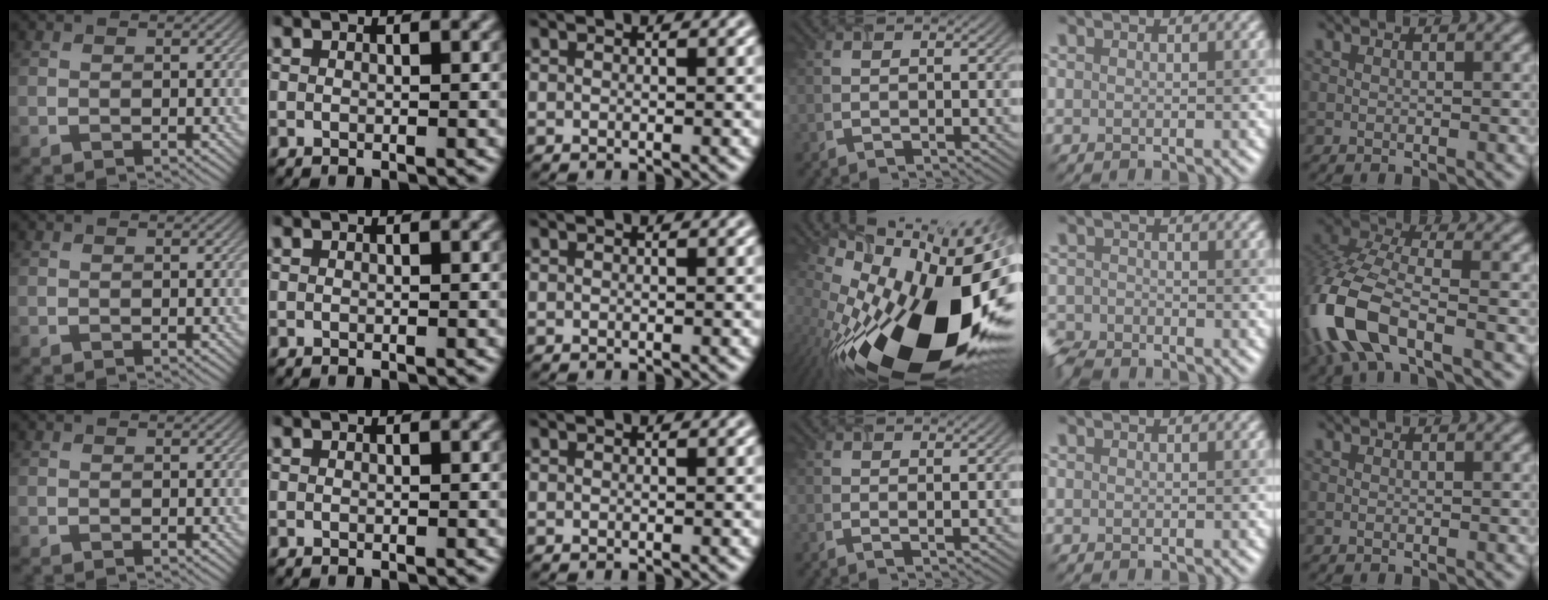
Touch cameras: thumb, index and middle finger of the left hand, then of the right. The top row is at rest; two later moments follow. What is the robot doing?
{"motion": "lift_and_place", "object": "timer"}